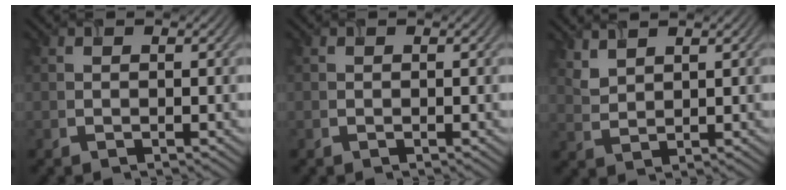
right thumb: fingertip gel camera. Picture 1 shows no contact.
{"total": 0.0}
{"total": 2.9, "force": [2.4, 1.0, 1.3], "torque": [-0.037, -0.001, 0.058]}